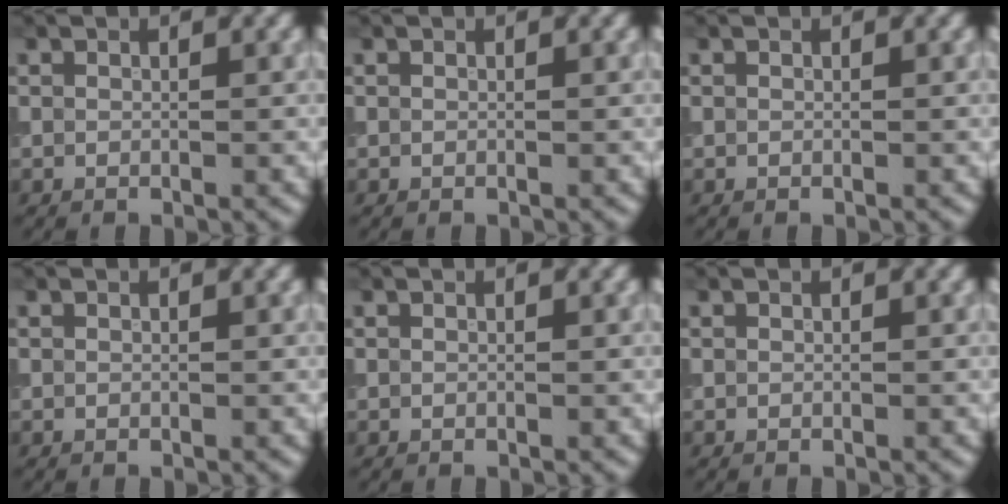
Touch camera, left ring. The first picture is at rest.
{"total": 0.0}
{"total": 0.0}
{"total": 0.0}
{"total": 0.0}
{"total": 0.0}